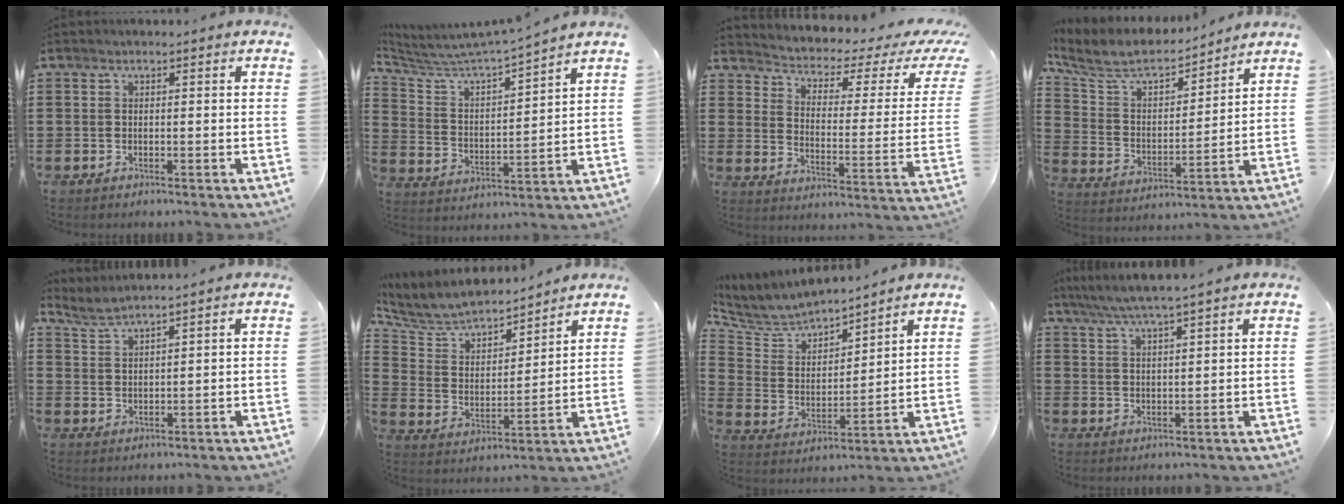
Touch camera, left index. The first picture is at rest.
{"total": 4.6, "force": [4.4, 0.0, 1.5], "torque": [-0.055, -0.038, 0.065]}
{"total": 2.0, "force": [1.3, 0.8, 1.2], "torque": [-0.040, -0.023, 0.012]}
{"total": 7.4, "force": [6.5, 2.0, 2.9], "torque": [-0.089, -0.041, 0.110]}
{"total": 2.7, "force": [2.6, -0.1, 0.6], "torque": [-0.021, -0.005, 0.049]}
{"total": 6.0, "force": [5.6, 1.6, 1.4], "torque": [-0.062, -0.039, 0.093]}
{"total": 5.4, "force": [5.2, 1.3, 0.5], "torque": [-0.048, -0.041, 0.085]}
{"total": 4.5, "force": [3.8, -0.3, 2.3], "torque": [-0.056, -0.014, 0.068]}